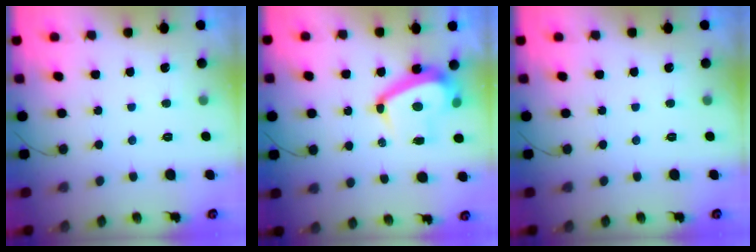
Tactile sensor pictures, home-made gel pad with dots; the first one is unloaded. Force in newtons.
{"total": 12.0, "press": 11.9, "slide": 1.6}
{"total": 0.0}